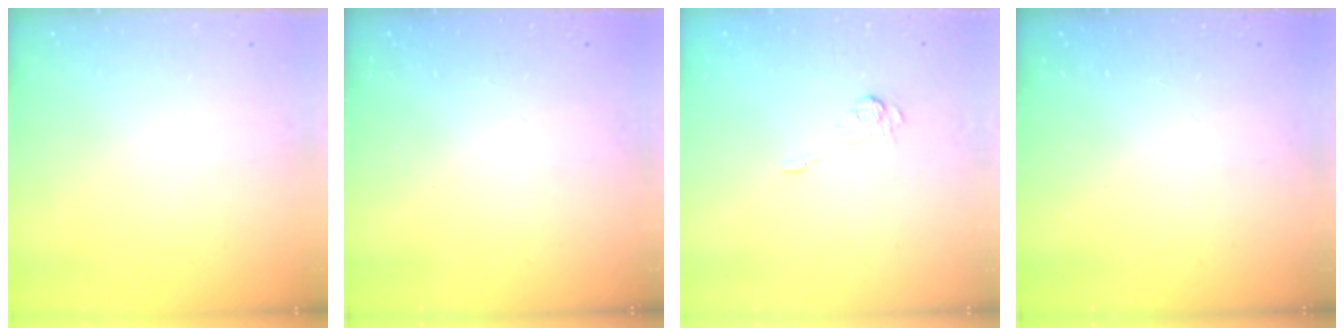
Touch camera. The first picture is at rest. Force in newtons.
{"total": 2.3, "press": 2.2, "slide": 0.7}
{"total": 8.2, "press": 8.0, "slide": 1.5}
{"total": 2.3, "press": 2.2, "slide": 0.8}